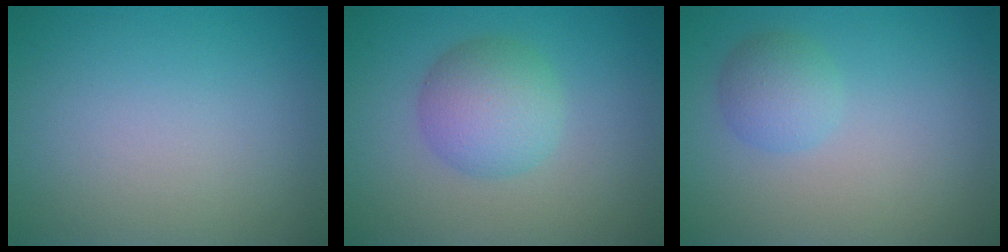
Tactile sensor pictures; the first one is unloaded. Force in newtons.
{"total": 4.3, "press": 4.3, "slide": 0.0}
{"total": 2.2, "press": 2.2, "slide": 0.1}